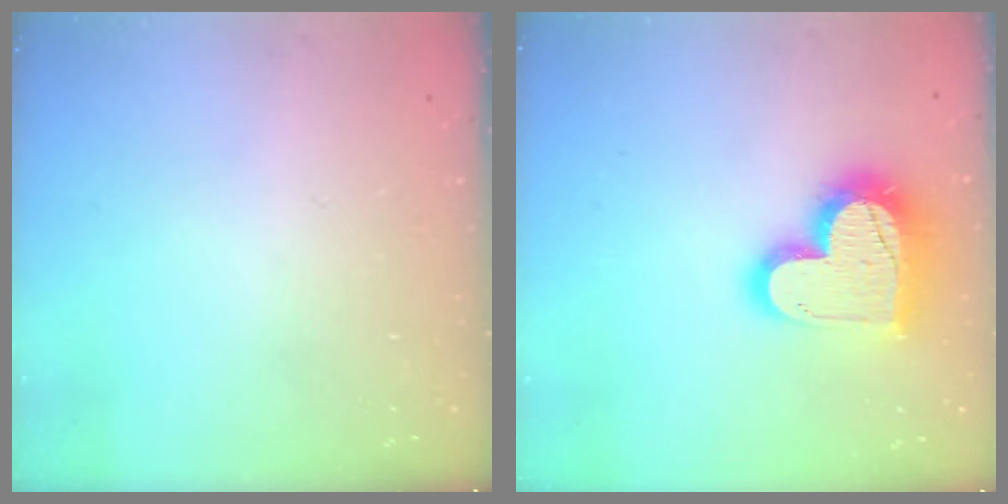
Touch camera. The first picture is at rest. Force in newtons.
{"total": 18.3, "press": 18.2, "slide": 1.2}